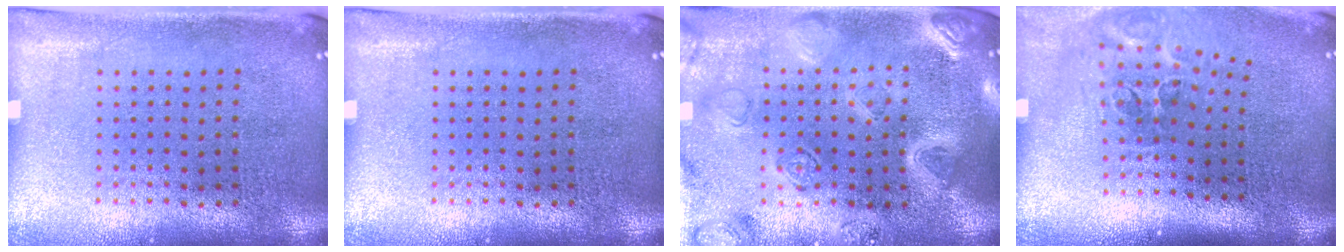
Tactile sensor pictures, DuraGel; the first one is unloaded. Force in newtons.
{"total": 0.0}
{"total": 3.4, "press": 3.2, "slide": 1.2}
{"total": 2.0, "press": 1.2, "slide": 1.6}